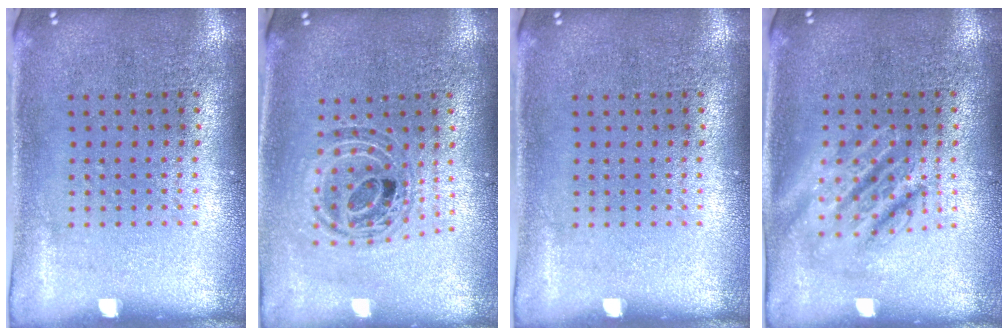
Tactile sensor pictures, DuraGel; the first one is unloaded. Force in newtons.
{"total": 0.8, "press": 0.8, "slide": 0.2}
{"total": 0.0}
{"total": 1.9, "press": 1.9, "slide": 0.3}